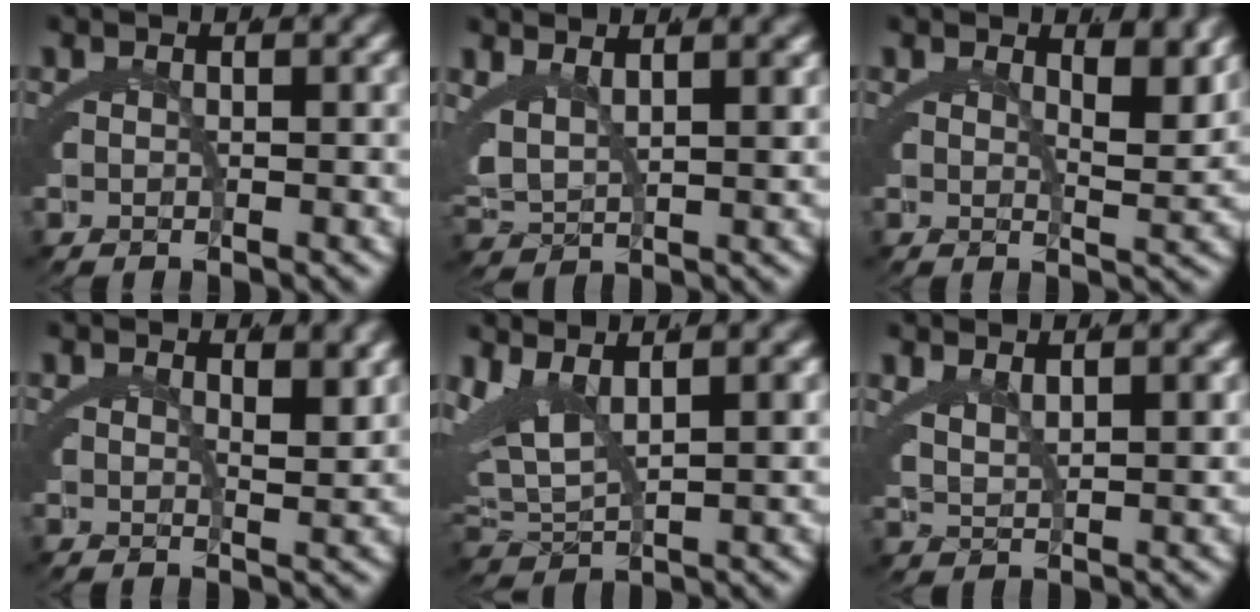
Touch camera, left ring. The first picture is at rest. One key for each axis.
{"total": 4.1, "fx": 1.9, "fy": 2.6, "fz": 2.5, "tx": -0.076, "ty": -0.021, "tz": 0.048}
{"total": 2.8, "fx": 1.9, "fy": 0.4, "fz": 2.0, "tx": -0.028, "ty": -0.020, "tz": 0.035}
{"total": 1.6, "fx": 1.2, "fy": 0.5, "fz": 1.1, "tx": -0.024, "ty": -0.017, "tz": 0.024}
{"total": 6.6, "fx": 2.1, "fy": 4.3, "fz": 4.6, "tx": -0.120, "ty": -0.008, "tz": 0.042}
{"total": 2.7, "fx": 2.3, "fy": 0.5, "fz": 1.4, "tx": -0.030, "ty": -0.010, "tz": 0.051}